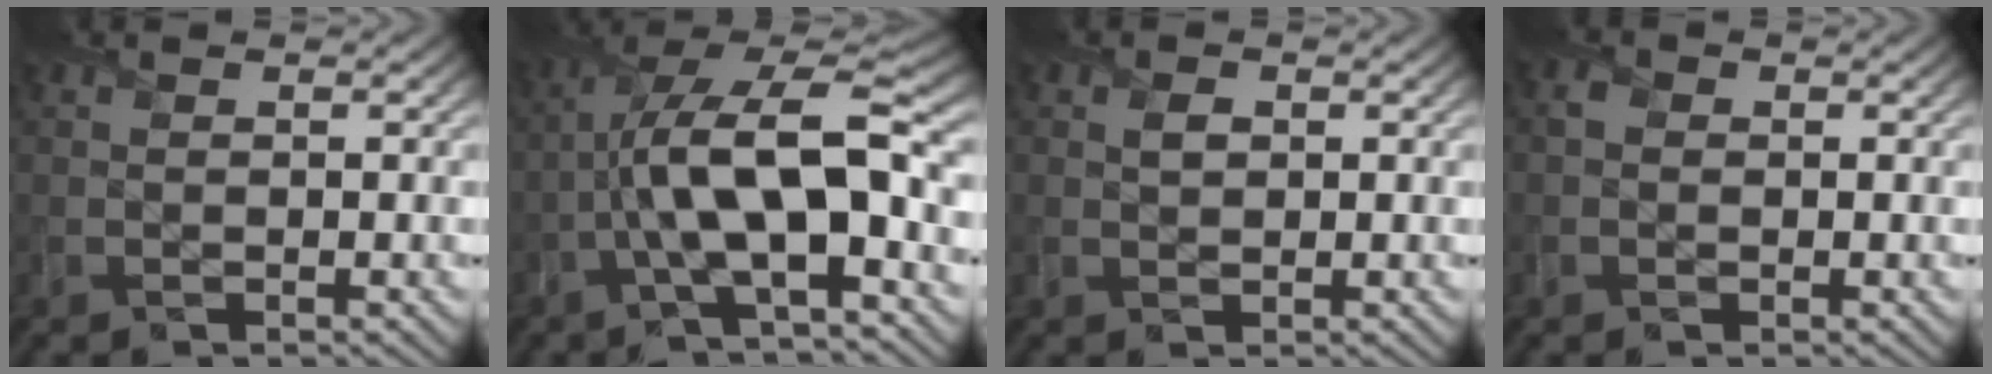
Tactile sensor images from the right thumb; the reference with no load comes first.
{"total": 13.8, "force": [-2.6, 5.1, 12.6], "torque": [-0.240, 0.006, -0.047]}
{"total": 1.3, "force": [0.4, 1.0, 0.7], "torque": [-0.014, -0.001, 0.008]}
{"total": 1.3, "force": [0.0, 1.3, 0.3], "torque": [-0.004, -0.001, -0.003]}